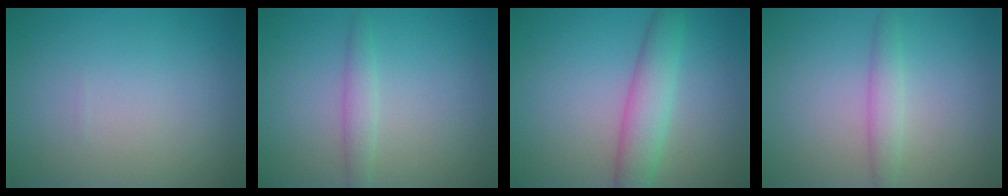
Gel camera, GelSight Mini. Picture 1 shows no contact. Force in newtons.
{"total": 1.6, "press": 1.6, "slide": 0.0}
{"total": 3.9, "press": 3.9, "slide": 0.1}
{"total": 1.9, "press": 1.9, "slide": 0.0}